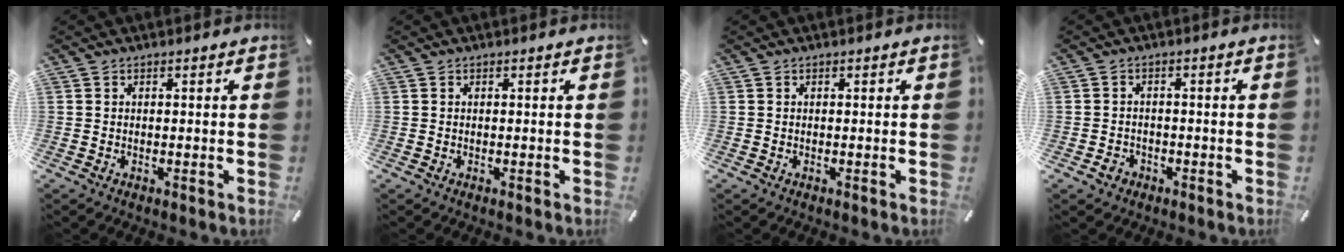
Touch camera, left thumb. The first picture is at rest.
{"total": 0.0}
{"total": 0.0}
{"total": 2.5, "force": [-1.4, 2.0, 0.6], "torque": [-0.009, 0.008, -0.030]}